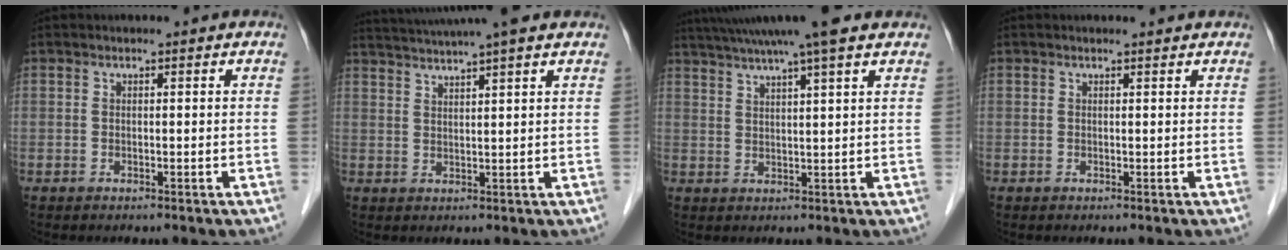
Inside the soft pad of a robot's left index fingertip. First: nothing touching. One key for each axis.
{"total": 11.1, "fx": 9.5, "fy": -0.5, "fz": 5.6, "tx": -0.104, "ty": 0.032, "tz": 0.132}
{"total": 11.5, "fx": 9.4, "fy": -0.7, "fz": 6.6, "tx": -0.118, "ty": 0.026, "tz": 0.131}
{"total": 1.0, "fx": 1.0, "fy": -0.1, "fz": 0.1, "tx": -0.012, "ty": -0.001, "tz": 0.010}